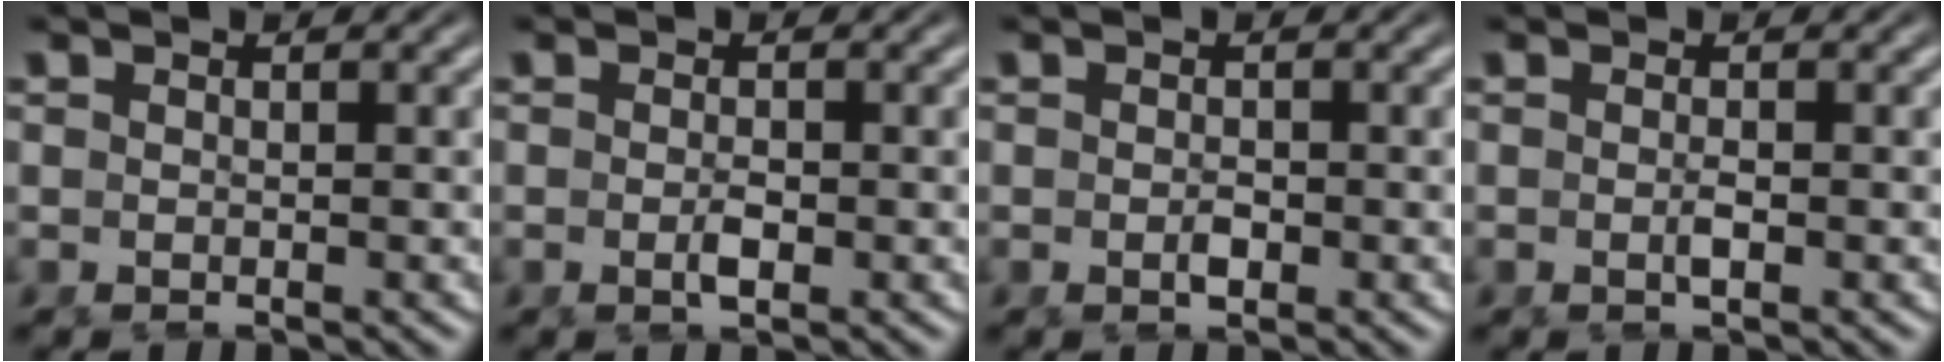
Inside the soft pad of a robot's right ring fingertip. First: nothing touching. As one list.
[{"total": 1.2, "force": [-0.5, 0.3, 1.0], "torque": [-0.016, -0.004, -0.009]}, {"total": 0.8, "force": [-0.5, 0.2, 0.7], "torque": [-0.009, -0.005, -0.005]}, {"total": 0.9, "force": [-0.4, -0.1, 0.8], "torque": [-0.011, -0.001, -0.006]}]